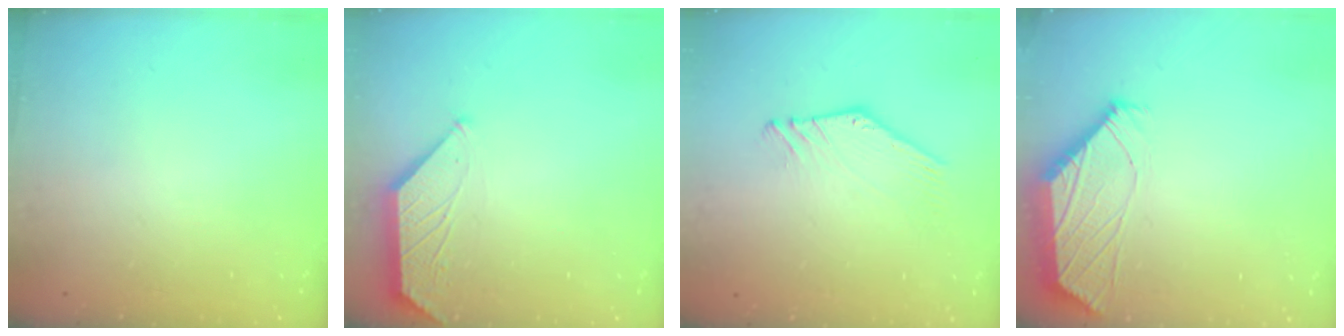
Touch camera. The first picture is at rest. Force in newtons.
{"total": 0.8, "press": 0.7, "slide": 0.1}
{"total": 2.2, "press": 2.2, "slide": 0.1}
{"total": 1.8, "press": 1.8, "slide": 0.2}